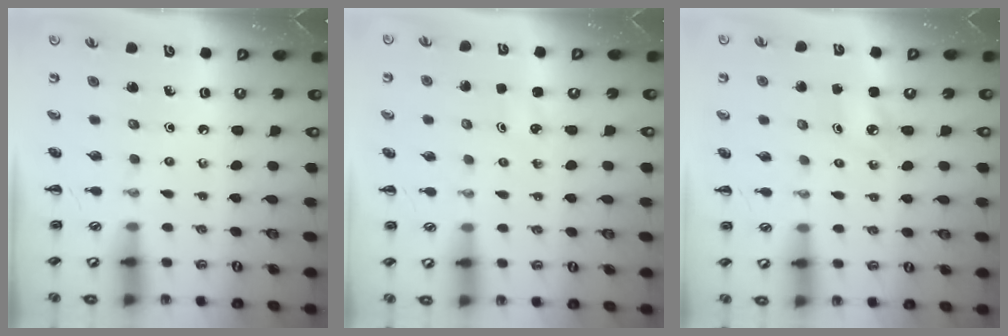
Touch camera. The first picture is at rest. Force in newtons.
{"total": 1.8, "press": 1.7, "slide": 0.5}
{"total": 4.2, "press": 4.1, "slide": 0.9}